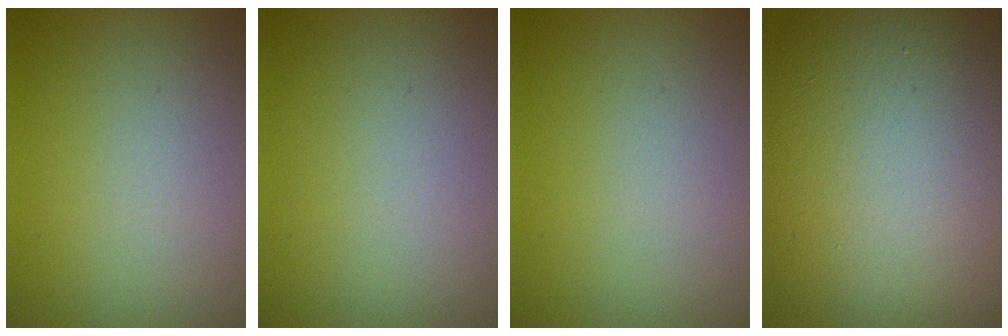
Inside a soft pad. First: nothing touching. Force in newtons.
{"total": 0.0}
{"total": 0.0}
{"total": 18.4, "press": 18.4, "slide": 1.2}